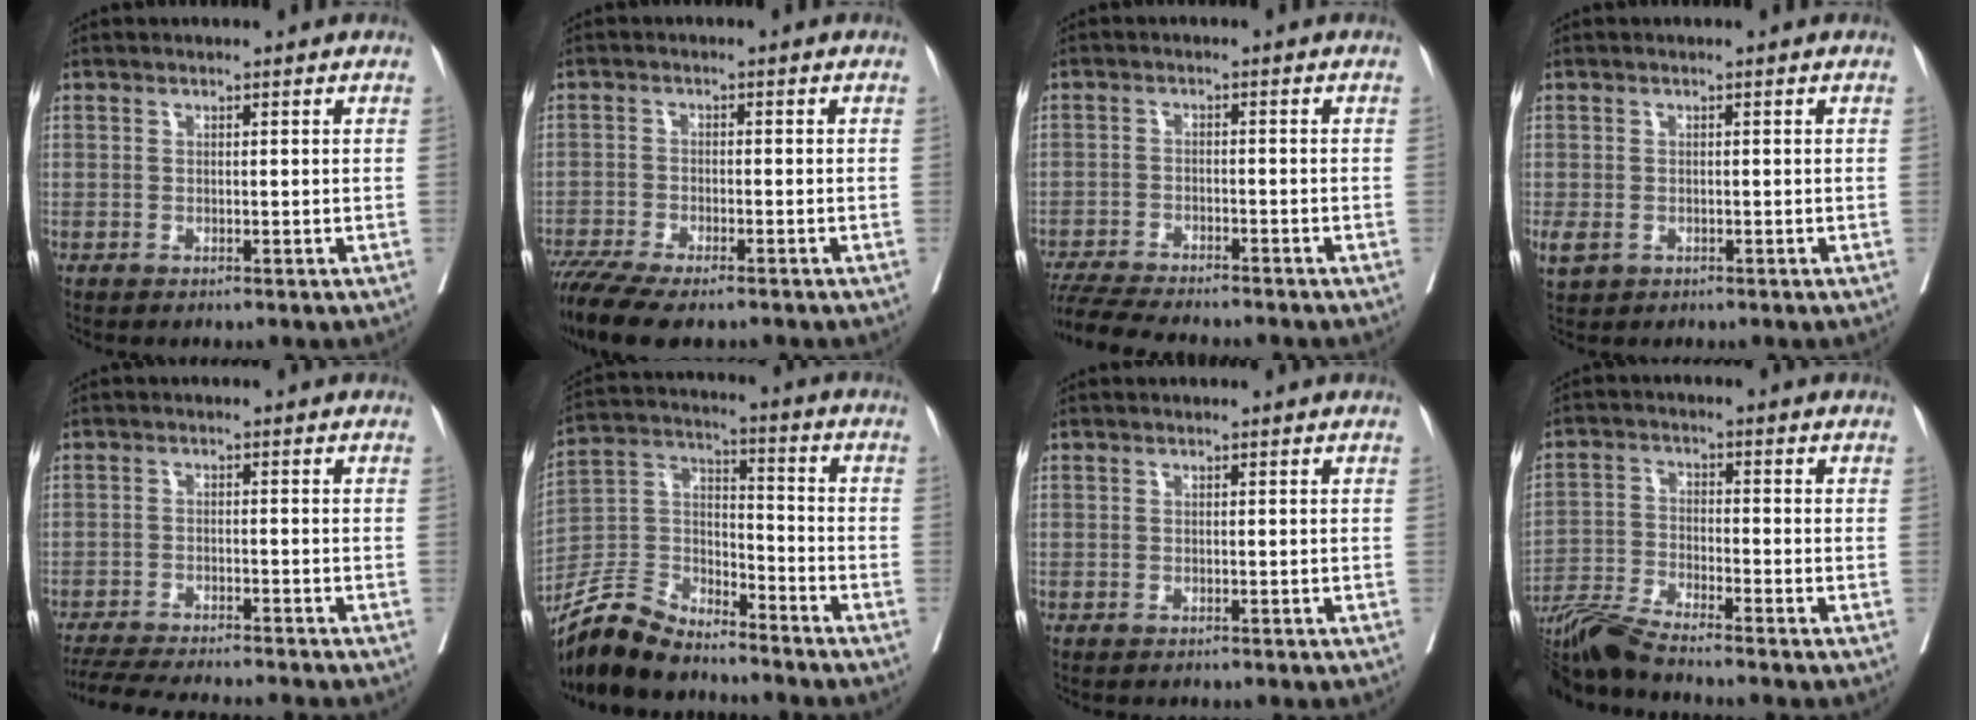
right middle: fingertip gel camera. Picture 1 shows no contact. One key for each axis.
{"total": 10.2, "fx": -8.3, "fy": 2.4, "fz": 5.5, "tx": -0.094, "ty": -0.012, "tz": -0.134}
{"total": 11.2, "fx": -10.2, "fy": 1.0, "fz": 4.6, "tx": -0.072, "ty": -0.014, "tz": -0.158}
{"total": 2.7, "fx": -0.9, "fy": 2.0, "fz": 1.6, "tx": -0.041, "ty": -0.006, "tz": -0.007}
{"total": 12.8, "fx": -11.8, "fy": 0.7, "fz": 5.0, "tx": -0.077, "ty": -0.019, "tz": -0.172}
{"total": 13.0, "fx": -12.0, "fy": 4.0, "fz": 3.4, "tx": -0.068, "ty": 0.023, "tz": -0.227}
{"total": 0.5, "fx": -0.5, "fy": 0.1, "fz": 0.1, "tx": -0.009, "ty": -0.002, "tz": -0.010}
{"total": 8.8, "fx": -7.8, "fy": -0.6, "fz": 3.9, "tx": -0.070, "ty": -0.026, "tz": -0.151}